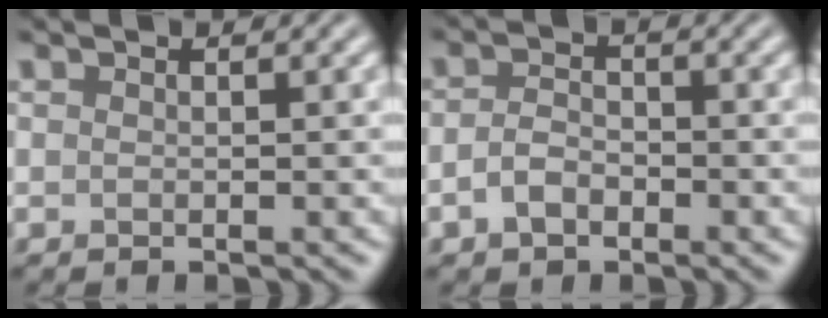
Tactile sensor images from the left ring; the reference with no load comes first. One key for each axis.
{"total": 2.4, "fx": -1.1, "fy": 1.5, "fz": 1.5, "tx": -0.030, "ty": 0.003, "tz": -0.026}